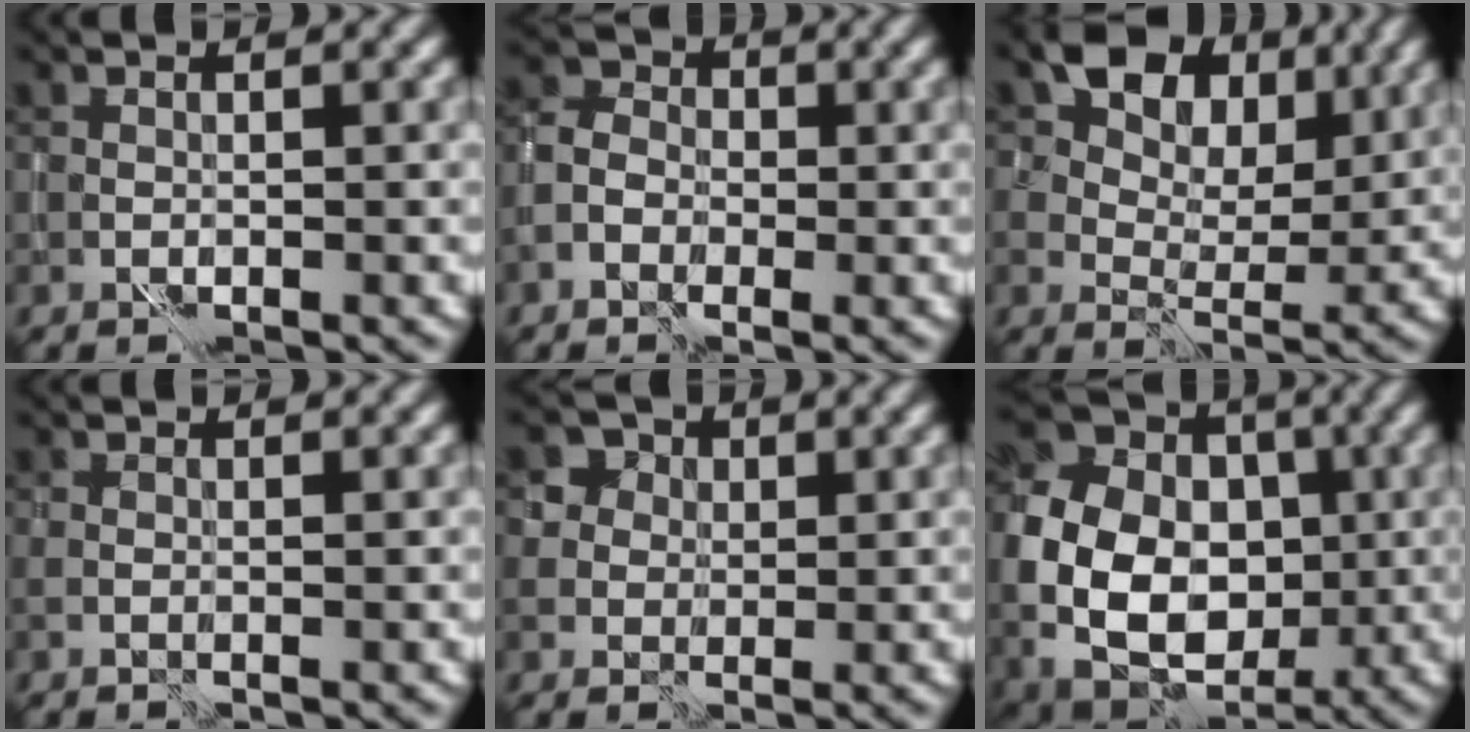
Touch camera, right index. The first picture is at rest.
{"total": 3.3, "force": [-1.3, 2.5, 1.7], "torque": [-0.033, 0.005, -0.032]}
{"total": 9.1, "force": [4.1, 5.8, 5.6], "torque": [-0.088, 0.005, 0.059]}
{"total": 1.0, "force": [0.0, 0.6, 0.8], "torque": [-0.014, -0.003, 0.002]}
{"total": 5.3, "force": [1.7, 4.6, 2.0], "torque": [-0.035, 0.017, 0.011]}
{"total": 12.7, "force": [-1.1, 9.8, 8.0], "torque": [-0.160, -0.012, -0.013]}